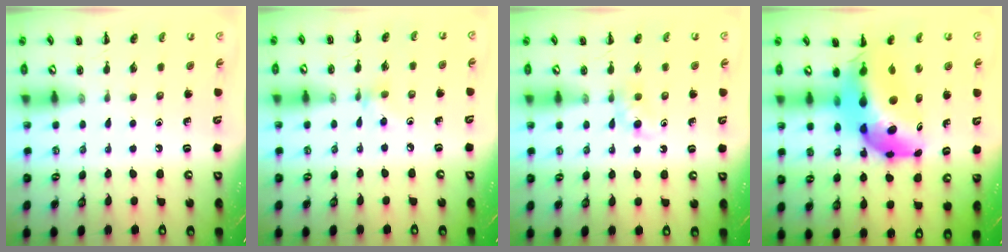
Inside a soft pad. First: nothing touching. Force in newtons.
{"total": 4.8, "press": 4.6, "slide": 1.2}
{"total": 4.2, "press": 4.0, "slide": 1.4}
{"total": 15.9, "press": 15.2, "slide": 4.7}